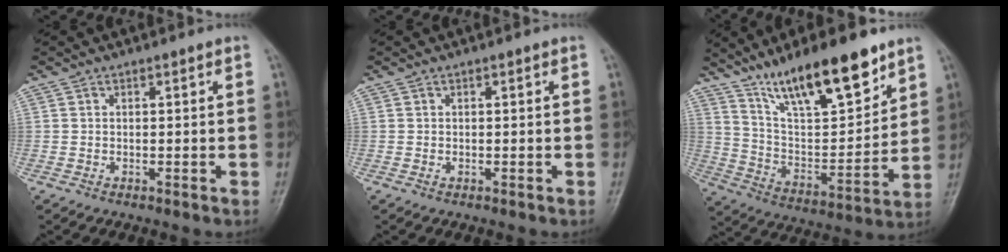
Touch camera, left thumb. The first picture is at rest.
{"total": 0.5, "force": [0.0, 0.3, 0.4], "torque": [-0.007, 0.000, 0.001]}
{"total": 19.4, "force": [13.4, 5.6, 12.8], "torque": [-0.178, -0.064, 0.241]}